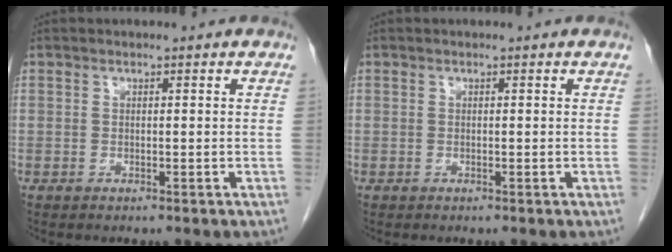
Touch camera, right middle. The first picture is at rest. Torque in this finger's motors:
{"motor_torque": [0.18, -0.02, 0.02, 0.00]}